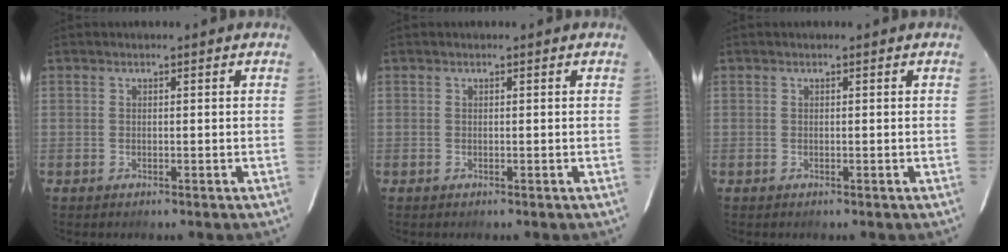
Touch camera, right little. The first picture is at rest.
{"total": 0.0}
{"total": 0.0}